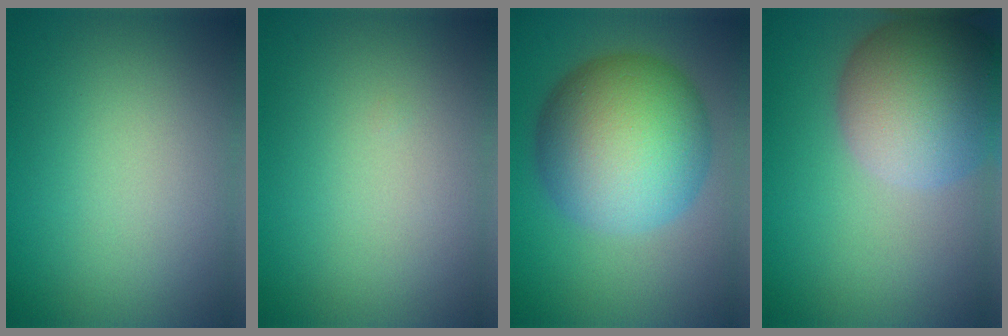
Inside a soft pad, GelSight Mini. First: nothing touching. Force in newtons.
{"total": 0.0}
{"total": 11.4, "press": 11.4, "slide": 0.3}
{"total": 9.6, "press": 9.6, "slide": 0.6}